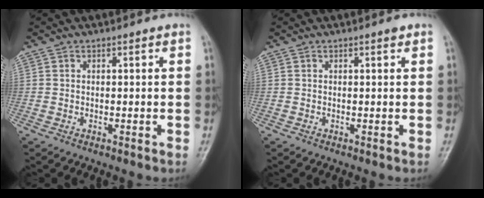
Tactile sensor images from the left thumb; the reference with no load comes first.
{"total": 0.6, "force": [0.4, 0.2, 0.5], "torque": [-0.006, -0.001, 0.003]}